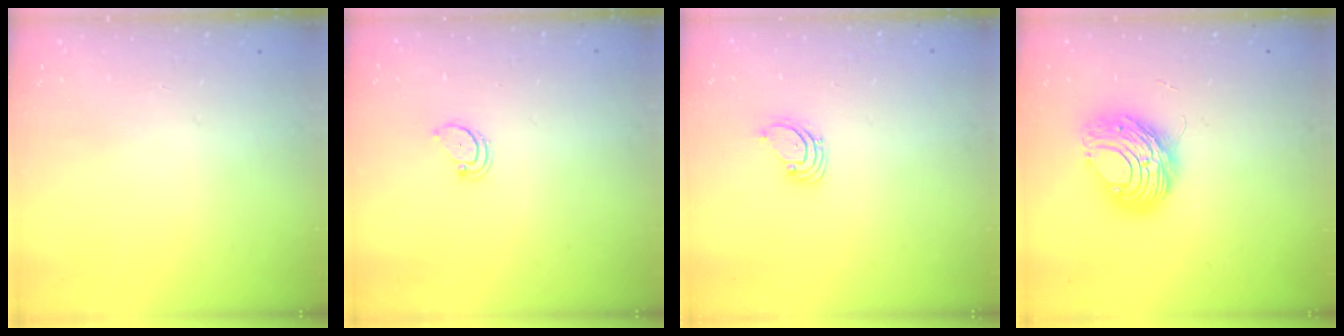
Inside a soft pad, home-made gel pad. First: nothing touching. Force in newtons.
{"total": 1.9, "press": 1.9, "slide": 0.2}
{"total": 1.5, "press": 1.5, "slide": 0.1}
{"total": 9.7, "press": 9.7, "slide": 1.2}